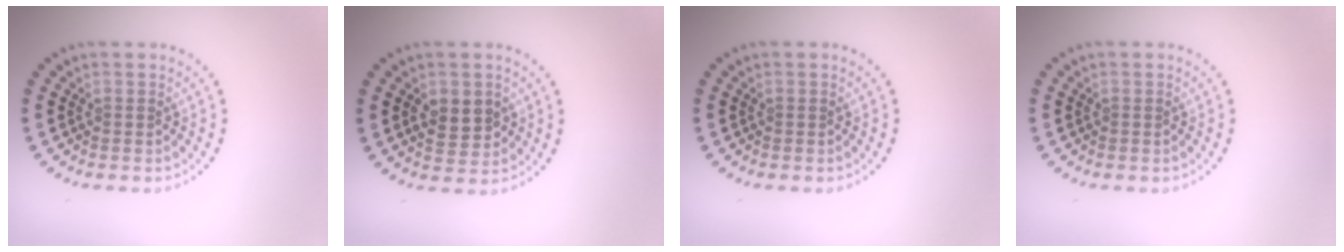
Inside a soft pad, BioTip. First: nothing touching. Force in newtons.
{"total": 2.9, "press": 2.9, "slide": 0.4}
{"total": 0.0}
{"total": 0.0}